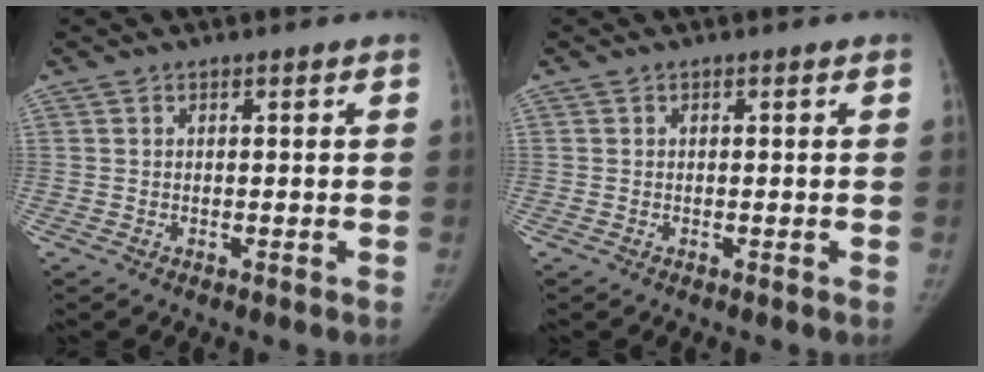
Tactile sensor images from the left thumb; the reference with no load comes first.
{"total": 0.0}